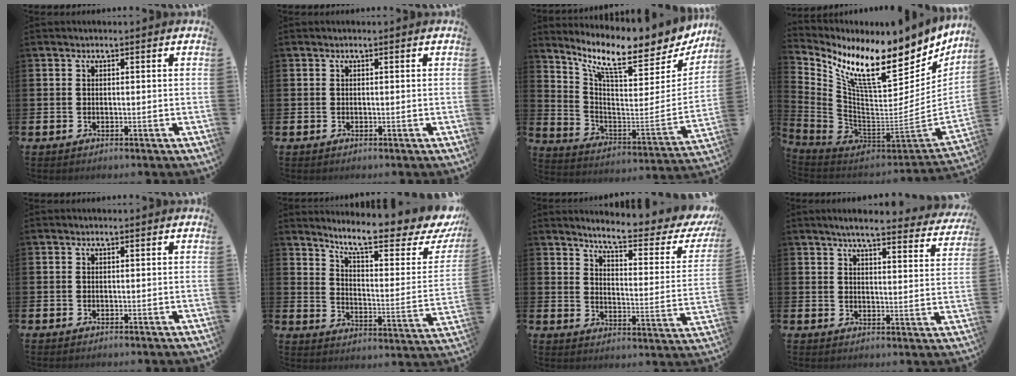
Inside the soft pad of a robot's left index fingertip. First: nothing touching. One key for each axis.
{"total": 0.0}
{"total": 10.8, "fx": 8.8, "fy": 2.6, "fz": 5.7, "tx": -0.120, "ty": -0.074, "tz": 0.142}
{"total": 11.0, "fx": 8.8, "fy": 3.5, "fz": 5.5, "tx": -0.131, "ty": -0.089, "tz": 0.151}
{"total": 0.0}
{"total": 10.5, "fx": 8.5, "fy": 2.0, "fz": 5.8, "tx": -0.115, "ty": -0.064, "tz": 0.136}
{"total": 6.5, "fx": 5.7, "fy": 0.7, "fz": 3.1, "tx": -0.071, "ty": -0.048, "tz": 0.087}
{"total": 5.2, "fx": 4.9, "fy": 0.2, "fz": 1.8, "tx": -0.040, "ty": -0.031, "tz": 0.080}